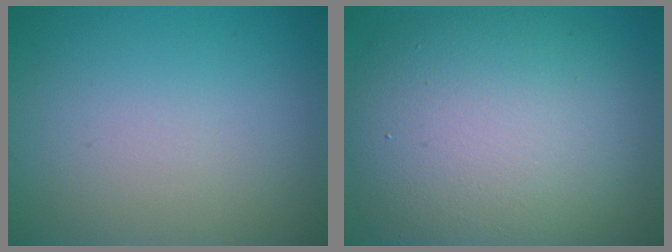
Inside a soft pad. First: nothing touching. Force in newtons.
{"total": 11.9, "press": 11.9, "slide": 0.5}